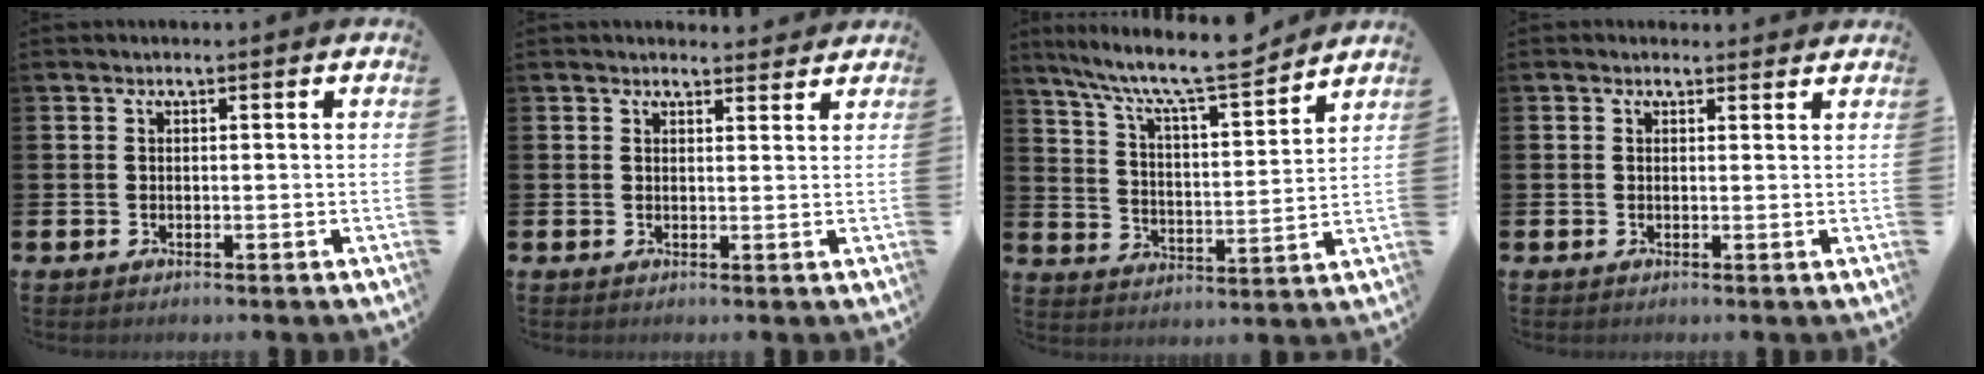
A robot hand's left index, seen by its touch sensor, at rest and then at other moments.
{"total": 2.1, "force": [2.1, 0.5, -0.1], "torque": [0.008, -0.011, 0.036]}
{"total": 9.9, "force": [9.0, 1.0, 3.8], "torque": [-0.105, -0.065, 0.154]}
{"total": 0.8, "force": [0.7, 0.4, 0.1], "torque": [0.012, 0.000, 0.010]}